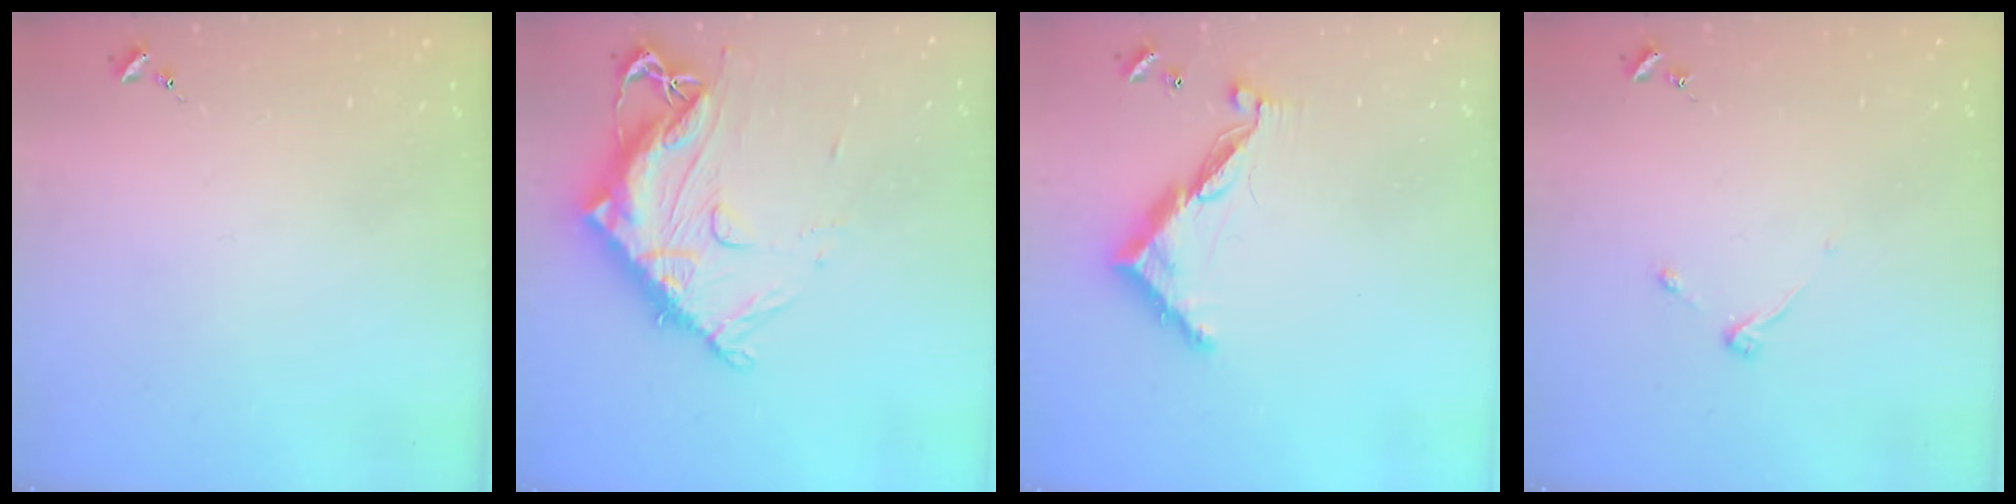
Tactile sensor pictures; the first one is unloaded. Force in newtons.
{"total": 14.6, "press": 14.5, "slide": 1.5}
{"total": 9.9, "press": 9.9, "slide": 0.2}
{"total": 3.7, "press": 3.6, "slide": 0.6}